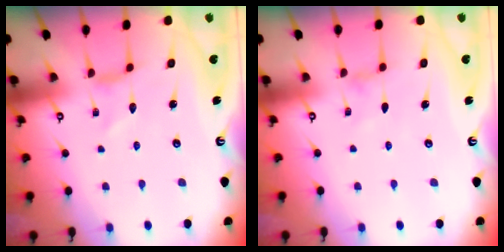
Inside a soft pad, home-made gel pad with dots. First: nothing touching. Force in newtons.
{"total": 0.0}